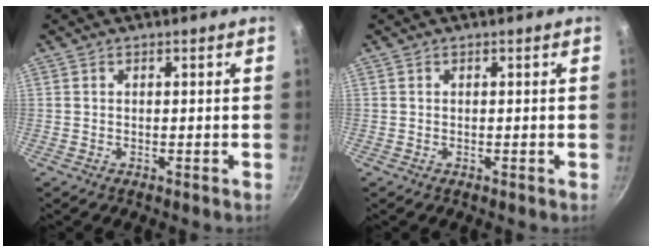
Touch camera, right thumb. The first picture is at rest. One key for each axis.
{"total": 0.0}